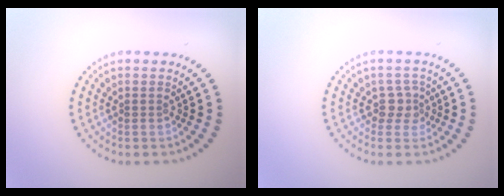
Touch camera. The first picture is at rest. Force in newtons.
{"total": 1.8, "press": 1.4, "slide": 1.1}